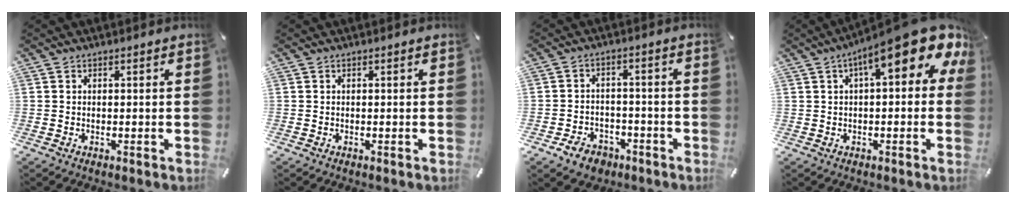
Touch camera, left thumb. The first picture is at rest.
{"total": 0.0}
{"total": 6.1, "force": [-3.8, 4.4, 2.1], "torque": [-0.040, 0.023, -0.068]}
{"total": 15.3, "force": [7.3, 4.5, 12.7], "torque": [-0.191, -0.045, 0.117]}